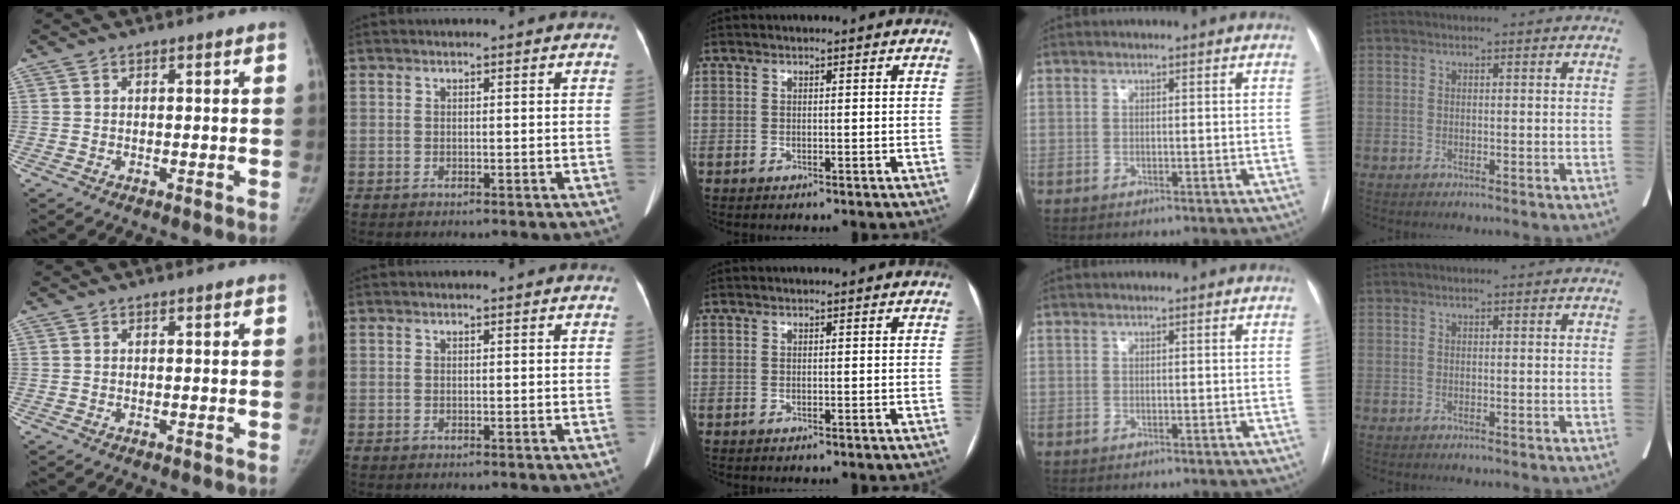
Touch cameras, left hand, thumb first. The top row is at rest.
{}